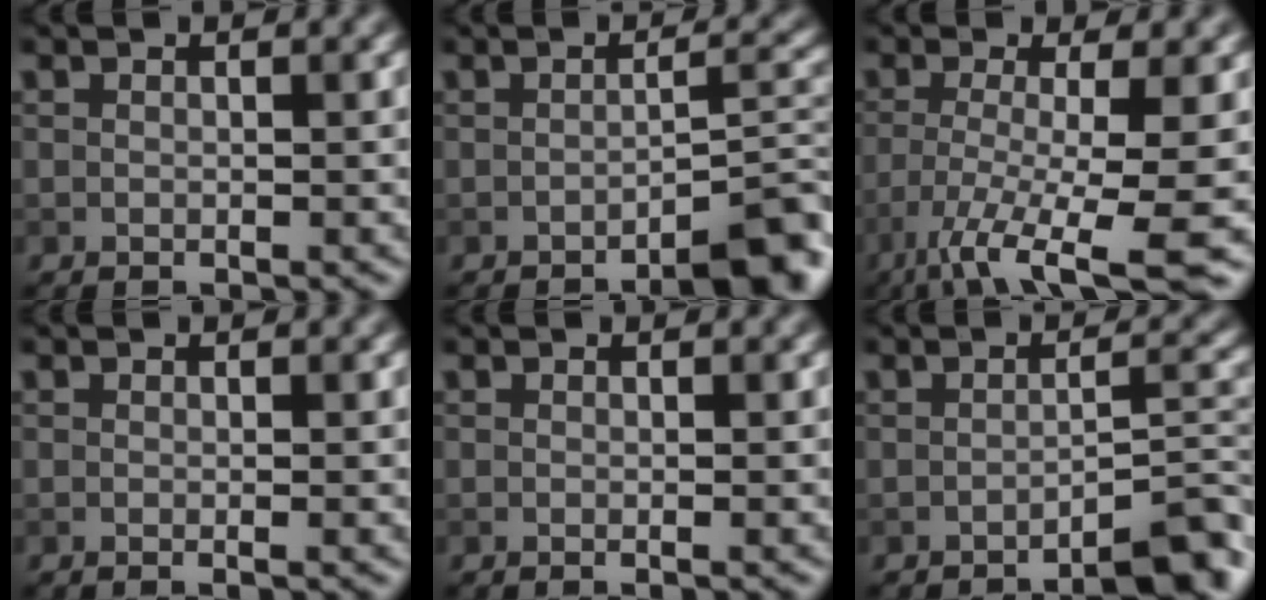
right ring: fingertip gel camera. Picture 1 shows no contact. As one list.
[{"total": 5.0, "force": [-3.3, 1.0, 3.7], "torque": [-0.036, 0.017, -0.050]}, {"total": 9.2, "force": [-4.9, 1.9, 7.6], "torque": [-0.122, -0.016, -0.090]}, {"total": 1.1, "force": [0.0, 0.4, 1.0], "torque": [-0.010, -0.004, -0.006]}, {"total": 0.7, "force": [0.0, 0.3, 0.6], "torque": [-0.008, -0.006, -0.004]}, {"total": 4.4, "force": [-3.2, 0.7, 3.0], "torque": [-0.032, 0.015, -0.050]}]